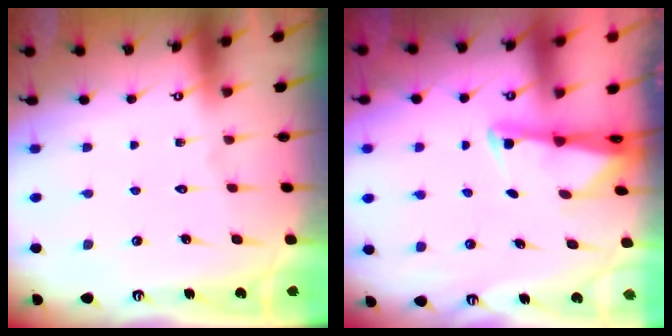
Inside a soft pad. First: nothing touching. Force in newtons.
{"total": 2.1, "press": 2.1, "slide": 0.3}